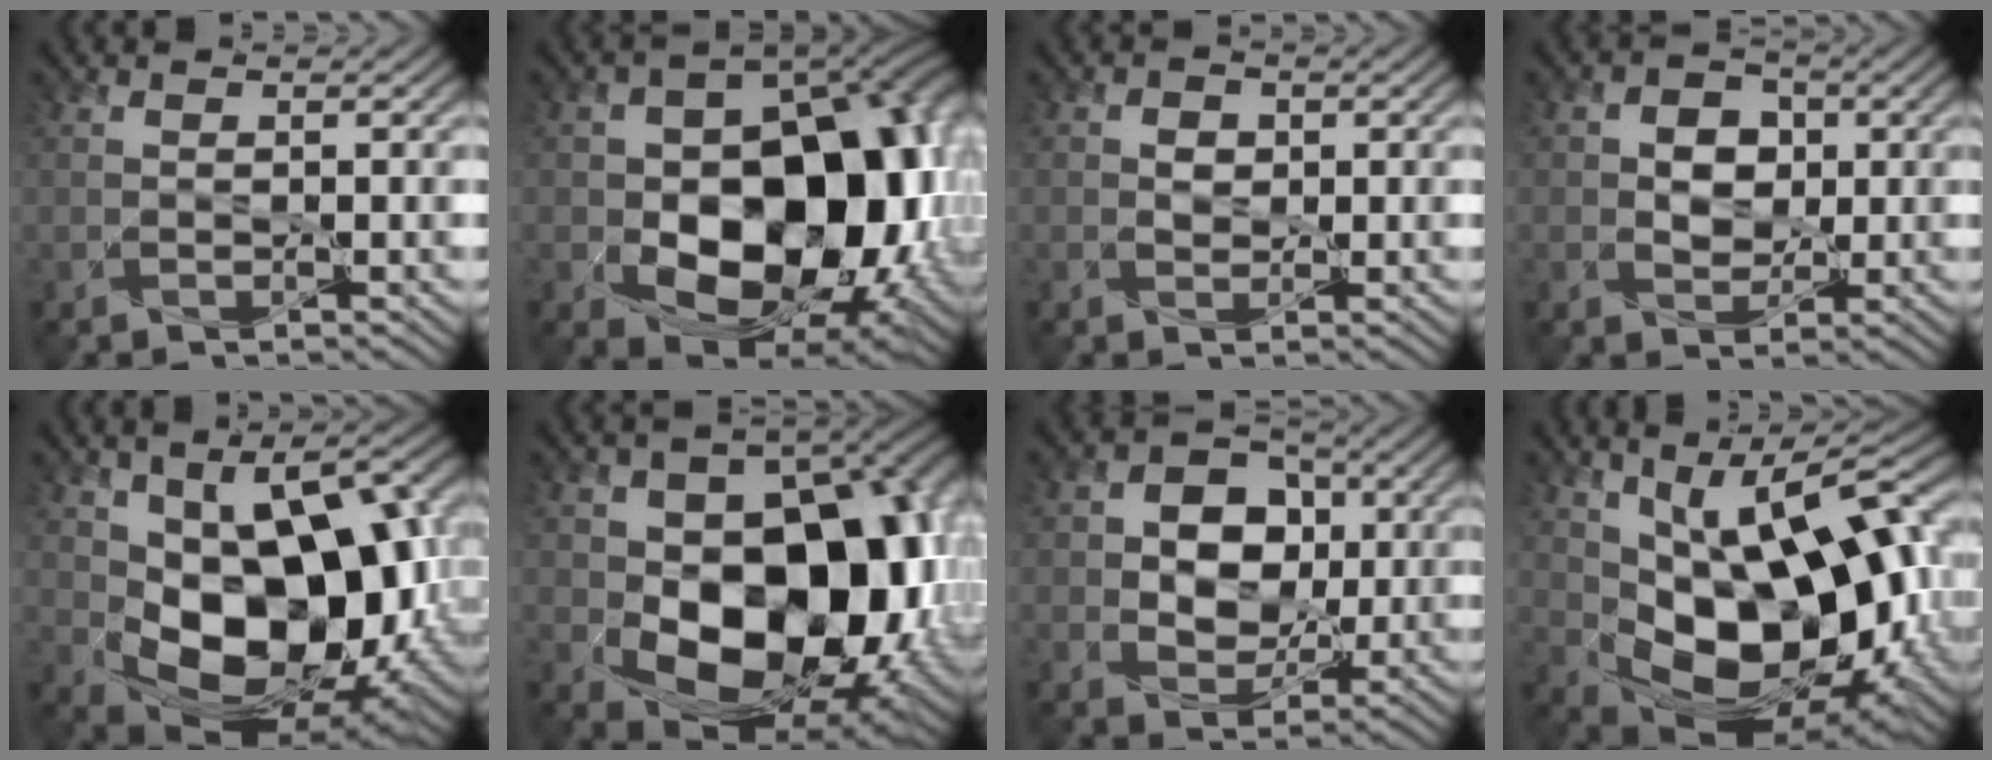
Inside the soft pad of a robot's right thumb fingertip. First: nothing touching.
{"total": 18.6, "force": [-3.2, 12.5, 13.4], "torque": [-0.162, -0.031, -0.037]}
{"total": 1.5, "force": [0.0, 1.4, 0.5], "torque": [-0.014, -0.005, -0.001]}
{"total": 4.1, "force": [0.2, 3.5, 2.1], "torque": [-0.038, -0.003, -0.007]}
{"total": 16.4, "force": [-0.8, 10.7, 12.4], "torque": [-0.186, -0.042, -0.001]}
{"total": 16.7, "force": [-2.4, 11.6, 11.8], "torque": [-0.143, -0.041, -0.029]}
{"total": 7.8, "force": [0.4, 6.5, 4.2], "torque": [-0.084, 0.006, -0.004]}
{"total": 17.7, "force": [0.3, 10.6, 14.1], "torque": [-0.211, -0.024, 0.023]}